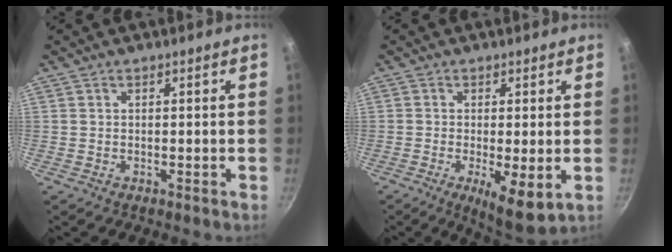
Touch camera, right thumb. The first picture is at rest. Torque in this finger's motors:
{"motor_torque": [-0.10, 0.34, -0.19, 0.10, 0.06]}